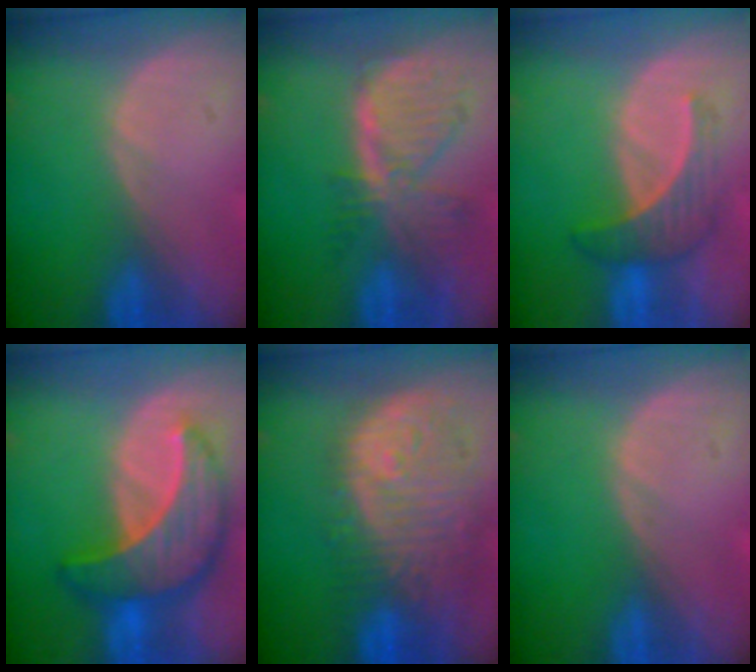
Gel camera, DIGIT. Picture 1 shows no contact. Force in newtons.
{"total": 8.2, "press": 7.1, "slide": 4.0}
{"total": 5.0, "press": 4.9, "slide": 0.8}
{"total": 10.0, "press": 10.0, "slide": 0.8}
{"total": 12.0, "press": 10.7, "slide": 5.4}
{"total": 0.0}